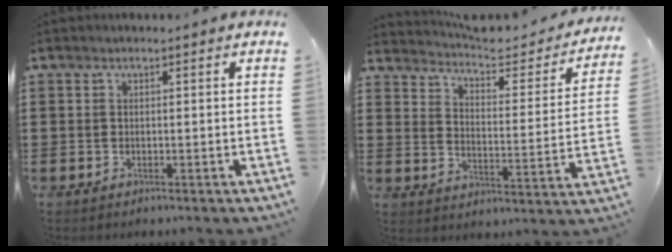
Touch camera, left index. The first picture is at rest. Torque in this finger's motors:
{"motor_torque": [0.56, 0.50, 0.04, -0.08]}